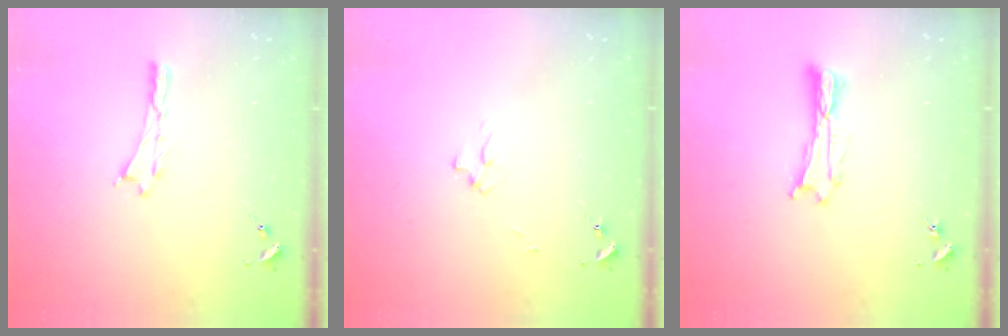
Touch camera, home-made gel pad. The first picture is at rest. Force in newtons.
{"total": 2.5, "press": 2.5, "slide": 0.3}
{"total": 0.6, "press": 0.6, "slide": 0.2}